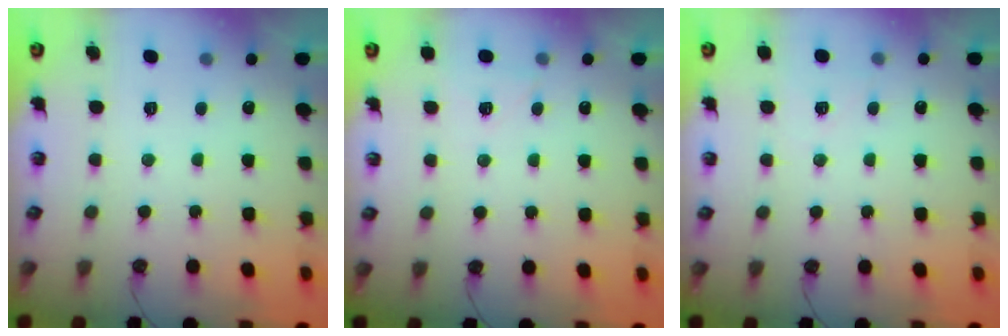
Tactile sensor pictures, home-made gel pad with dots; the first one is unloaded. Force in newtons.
{"total": 4.4, "press": 3.7, "slide": 2.5}
{"total": 5.1, "press": 5.0, "slide": 0.9}